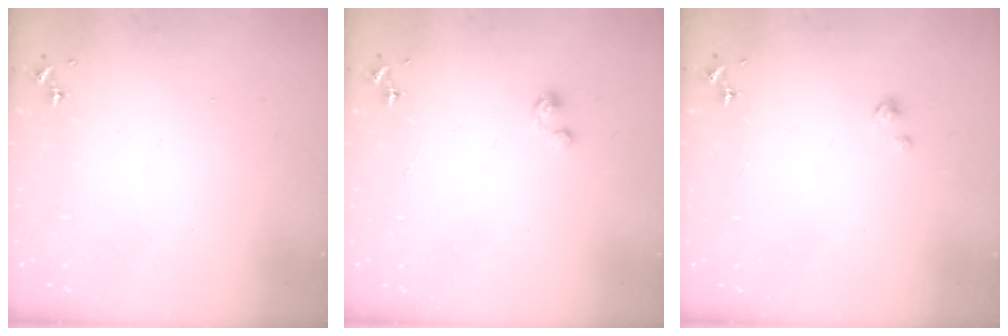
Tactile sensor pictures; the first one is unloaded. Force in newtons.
{"total": 2.3, "press": 2.3, "slide": 0.2}
{"total": 0.8, "press": 0.8, "slide": 0.2}